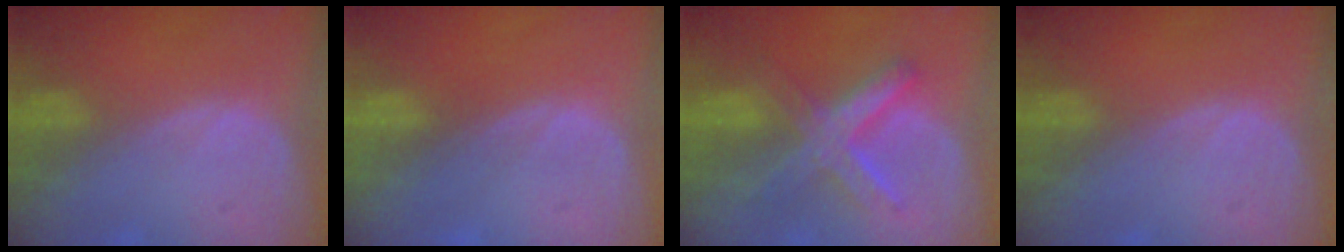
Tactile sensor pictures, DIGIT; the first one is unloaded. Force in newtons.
{"total": 0.0}
{"total": 7.6, "press": 7.6, "slide": 0.5}
{"total": 0.0}